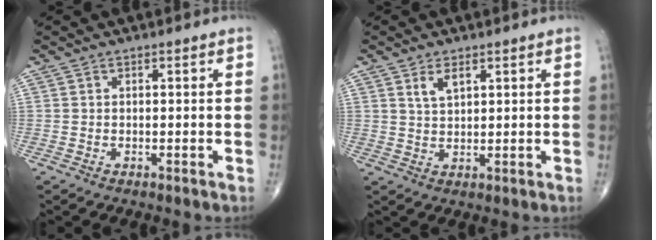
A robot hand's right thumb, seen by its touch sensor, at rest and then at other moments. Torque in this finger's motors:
{"motor_torque": [-0.61, 0.51, 0.03, -0.03, 0.11]}